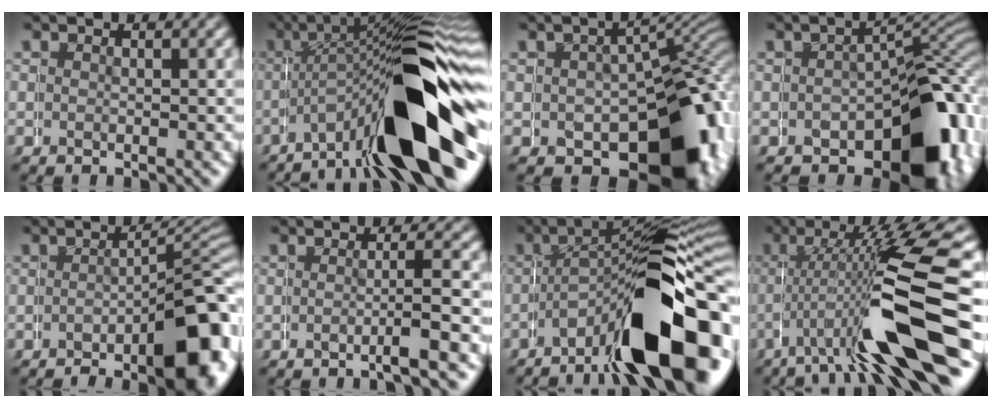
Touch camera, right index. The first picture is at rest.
{"total": 15.7, "force": [-4.5, 4.6, 14.3], "torque": [-0.200, 0.021, -0.070]}
{"total": 15.1, "force": [-4.6, 9.3, 11.0], "torque": [-0.159, -0.041, -0.045]}
{"total": 11.6, "force": [-4.3, 6.4, 8.7], "torque": [-0.120, -0.011, -0.056]}
{"total": 10.2, "force": [-5.2, 3.2, 8.2], "torque": [-0.075, 0.006, -0.072]}
{"total": 2.2, "force": [-0.8, -1.7, 1.1], "torque": [-0.010, 0.010, -0.017]}
{"total": 15.0, "force": [-6.1, 6.0, 12.3], "torque": [-0.165, 0.008, -0.093]}
{"total": 9.3, "force": [-1.8, 1.1, 9.1], "torque": [-0.154, 0.008, -0.024]}